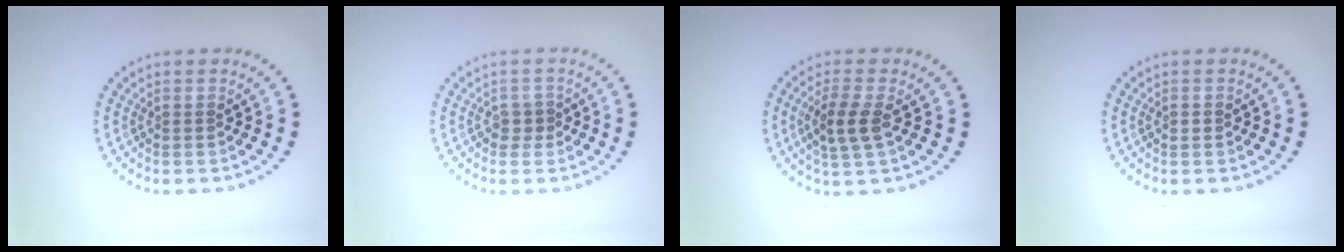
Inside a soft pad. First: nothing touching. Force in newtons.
{"total": 1.0, "press": 0.8, "slide": 0.7}
{"total": 3.0, "press": 2.8, "slide": 1.0}
{"total": 0.6, "press": 0.6, "slide": 0.1}